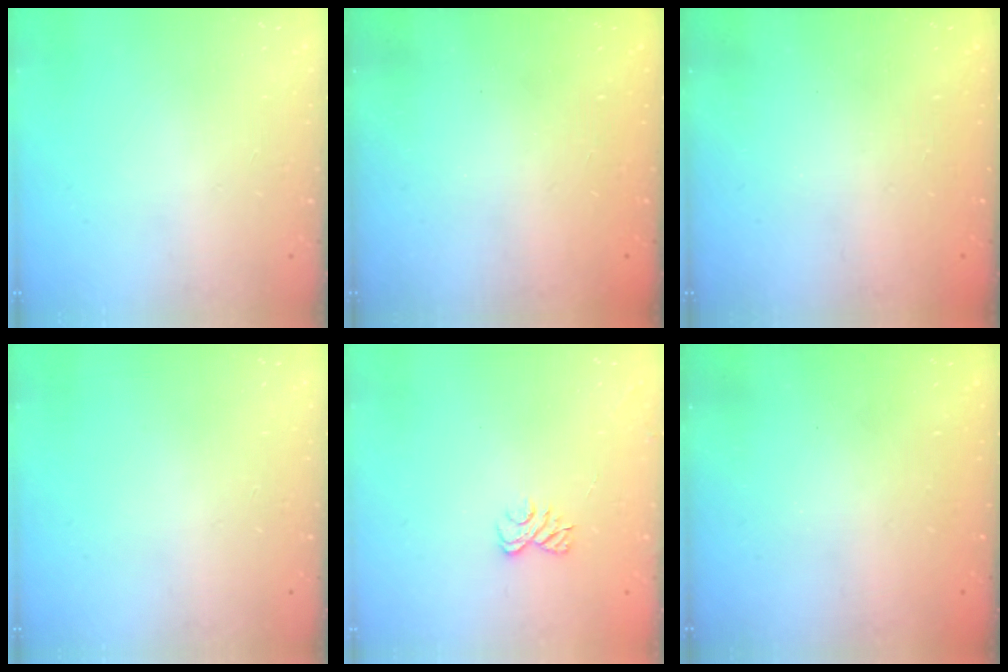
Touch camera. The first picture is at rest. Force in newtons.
{"total": 2.5, "press": 2.4, "slide": 0.8}
{"total": 2.4, "press": 2.3, "slide": 0.7}
{"total": 0.0}
{"total": 4.9, "press": 4.8, "slide": 1.0}
{"total": 2.3, "press": 2.1, "slide": 1.0}